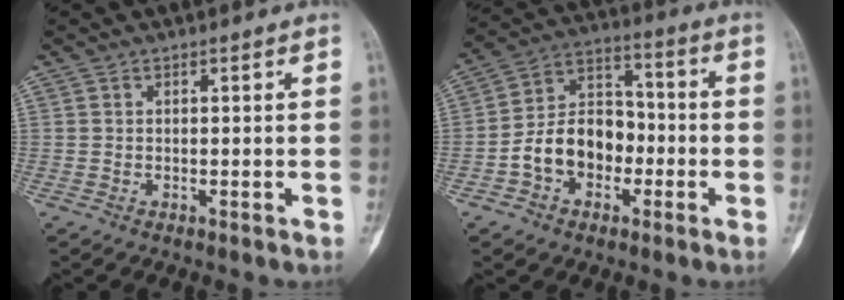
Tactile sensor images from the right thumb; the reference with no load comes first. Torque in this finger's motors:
{"motor_torque": [1.84, 1.77, 0.84, -0.85, 0.10]}